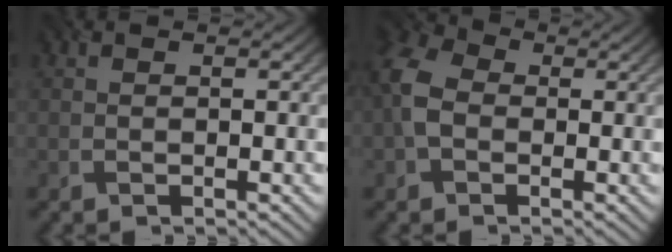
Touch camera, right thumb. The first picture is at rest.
{"total": 6.7, "force": [-0.7, 4.9, 4.4], "torque": [-0.129, 0.007, -0.028]}